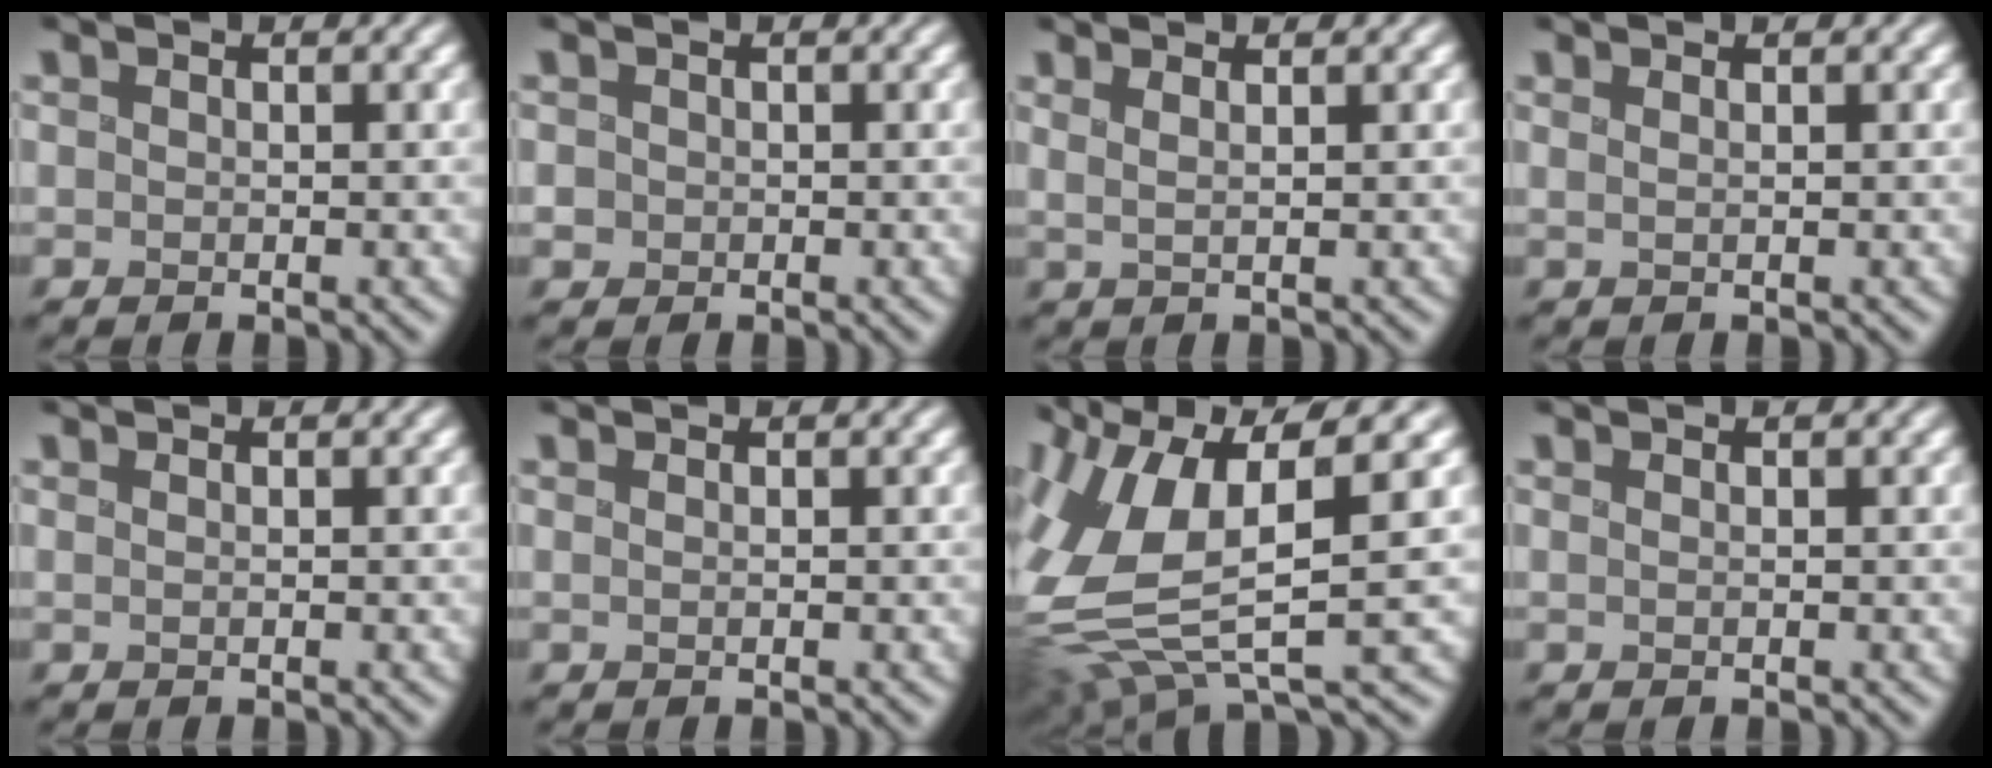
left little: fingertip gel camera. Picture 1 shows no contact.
{"total": 0.7, "force": [-0.1, 0.7, 0.2], "torque": [0.000, -0.002, -0.002]}
{"total": 1.6, "force": [0.8, 0.4, 1.3], "torque": [-0.011, 0.007, 0.002]}
{"total": 0.5, "force": [0.3, 0.0, 0.4], "torque": [-0.005, 0.000, 0.002]}
{"total": 0.0}
{"total": 0.0}
{"total": 11.4, "force": [0.0, 4.6, 10.5], "torque": [-0.225, -0.005, 0.001]}
{"total": 0.0}